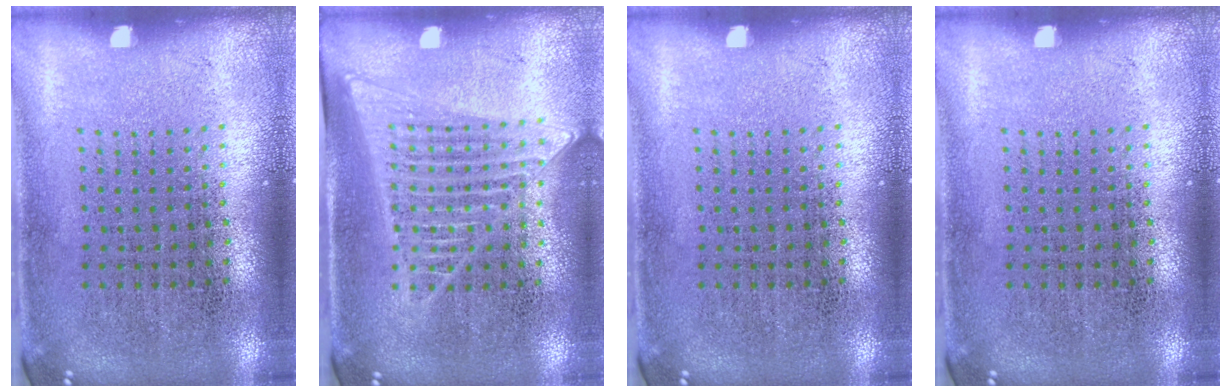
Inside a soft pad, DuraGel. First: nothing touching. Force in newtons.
{"total": 1.5, "press": 1.3, "slide": 0.6}
{"total": 0.0}
{"total": 0.0}